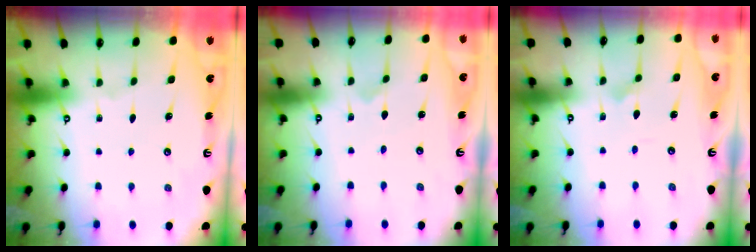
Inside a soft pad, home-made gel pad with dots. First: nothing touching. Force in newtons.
{"total": 0.0}
{"total": 2.7, "press": 2.7, "slide": 0.1}